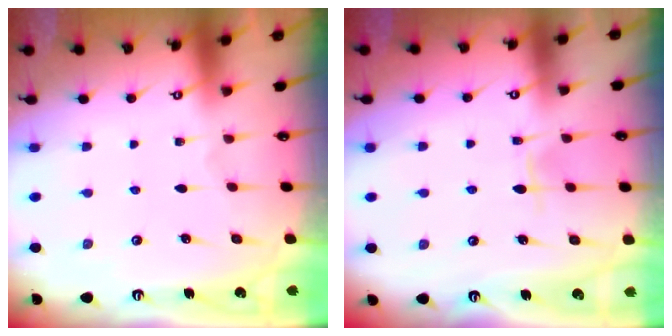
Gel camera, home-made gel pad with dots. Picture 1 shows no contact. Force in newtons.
{"total": 5.2, "press": 5.1, "slide": 0.8}